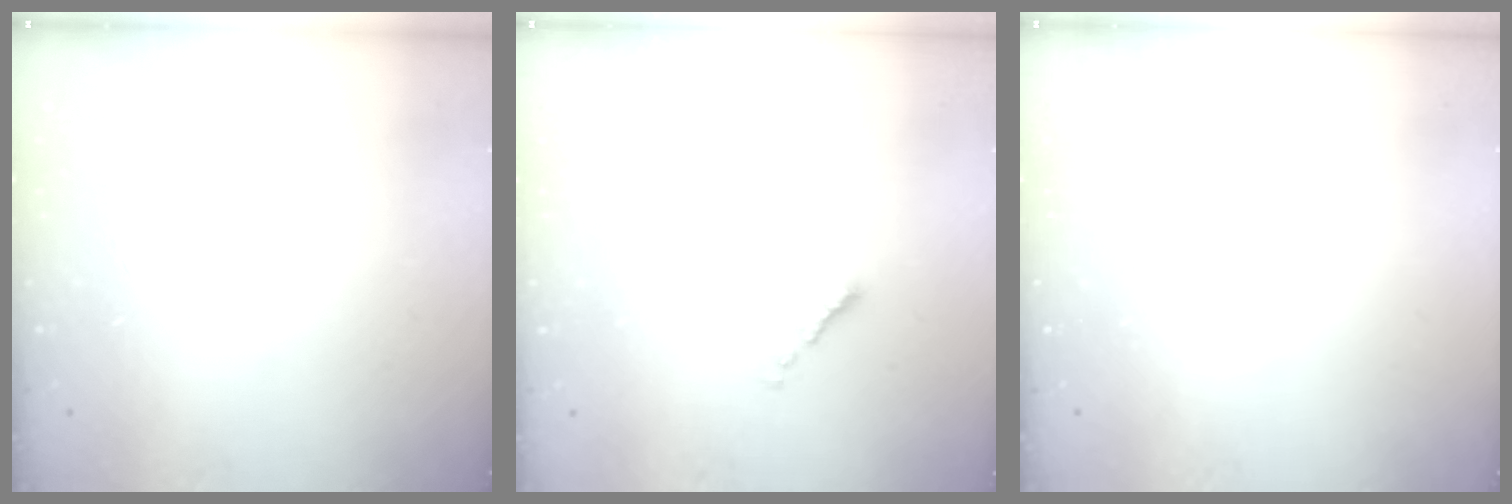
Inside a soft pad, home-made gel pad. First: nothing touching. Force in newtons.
{"total": 0.6, "press": 0.5, "slide": 0.3}
{"total": 0.0}